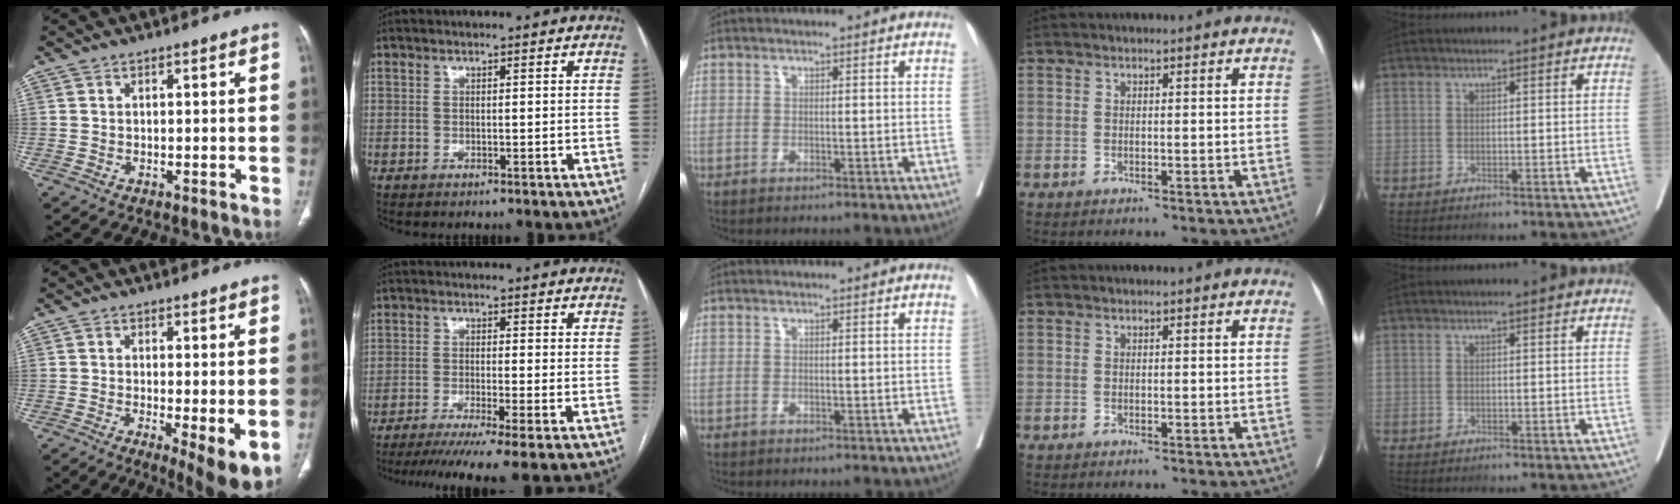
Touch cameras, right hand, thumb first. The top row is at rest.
{"thumb": {"total": 8.4, "force": [-2.0, 2.1, 7.9], "torque": [-0.118, -0.024, -0.029]}, "index": {"total": 9.9, "force": [-7.4, -0.8, 6.5], "torque": [-0.096, -0.020, -0.113]}}